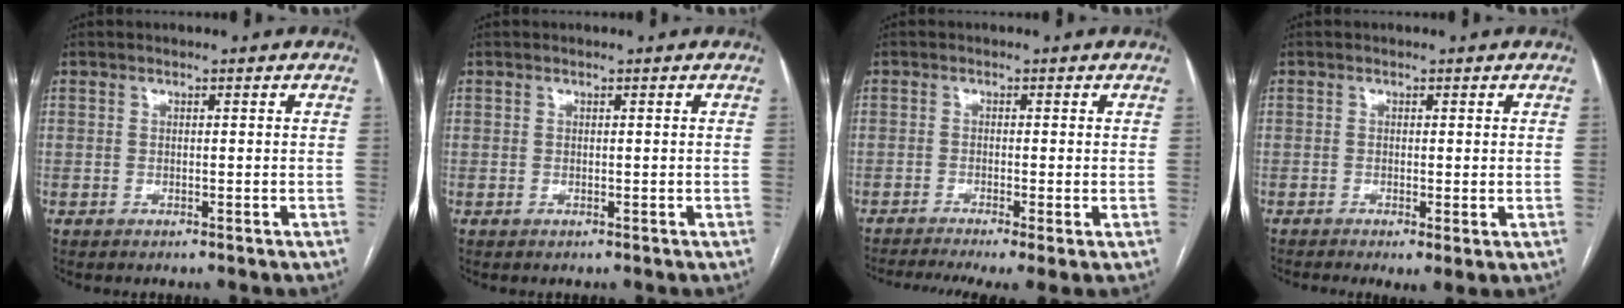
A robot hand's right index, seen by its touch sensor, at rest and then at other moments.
{"total": 0.0}
{"total": 8.7, "force": [-6.0, 1.0, 6.2], "torque": [-0.102, -0.011, -0.099]}
{"total": 3.0, "force": [-1.0, 0.8, 2.6], "torque": [-0.041, -0.010, -0.016]}